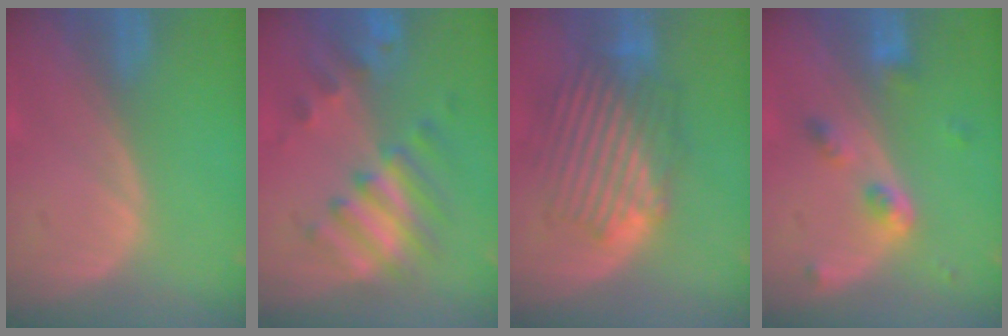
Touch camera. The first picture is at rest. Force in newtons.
{"total": 7.8, "press": 7.7, "slide": 1.7}
{"total": 8.8, "press": 8.5, "slide": 2.3}
{"total": 4.2, "press": 4.1, "slide": 0.8}